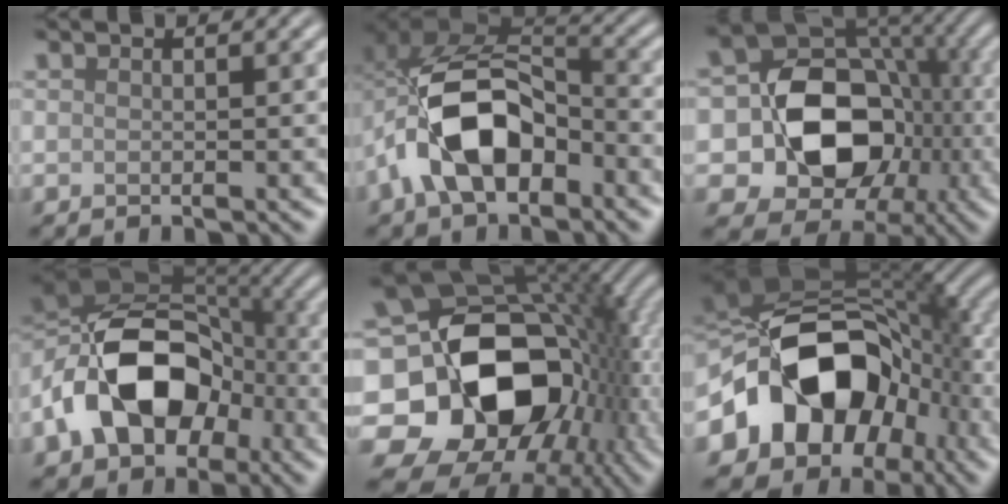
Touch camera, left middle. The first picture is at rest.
{"total": 9.9, "force": [-3.1, 6.0, 7.2], "torque": [-0.141, 0.013, -0.057]}
{"total": 13.4, "force": [-1.5, 10.8, 7.7], "torque": [-0.109, -0.011, -0.019]}
{"total": 13.4, "force": [-4.2, 9.3, 8.6], "torque": [-0.165, 0.000, -0.082]}
{"total": 18.6, "force": [-2.8, 13.8, 12.1], "torque": [-0.211, -0.023, -0.027]}
{"total": 14.7, "force": [-3.9, 10.4, 9.6], "torque": [-0.154, 0.000, -0.078]}